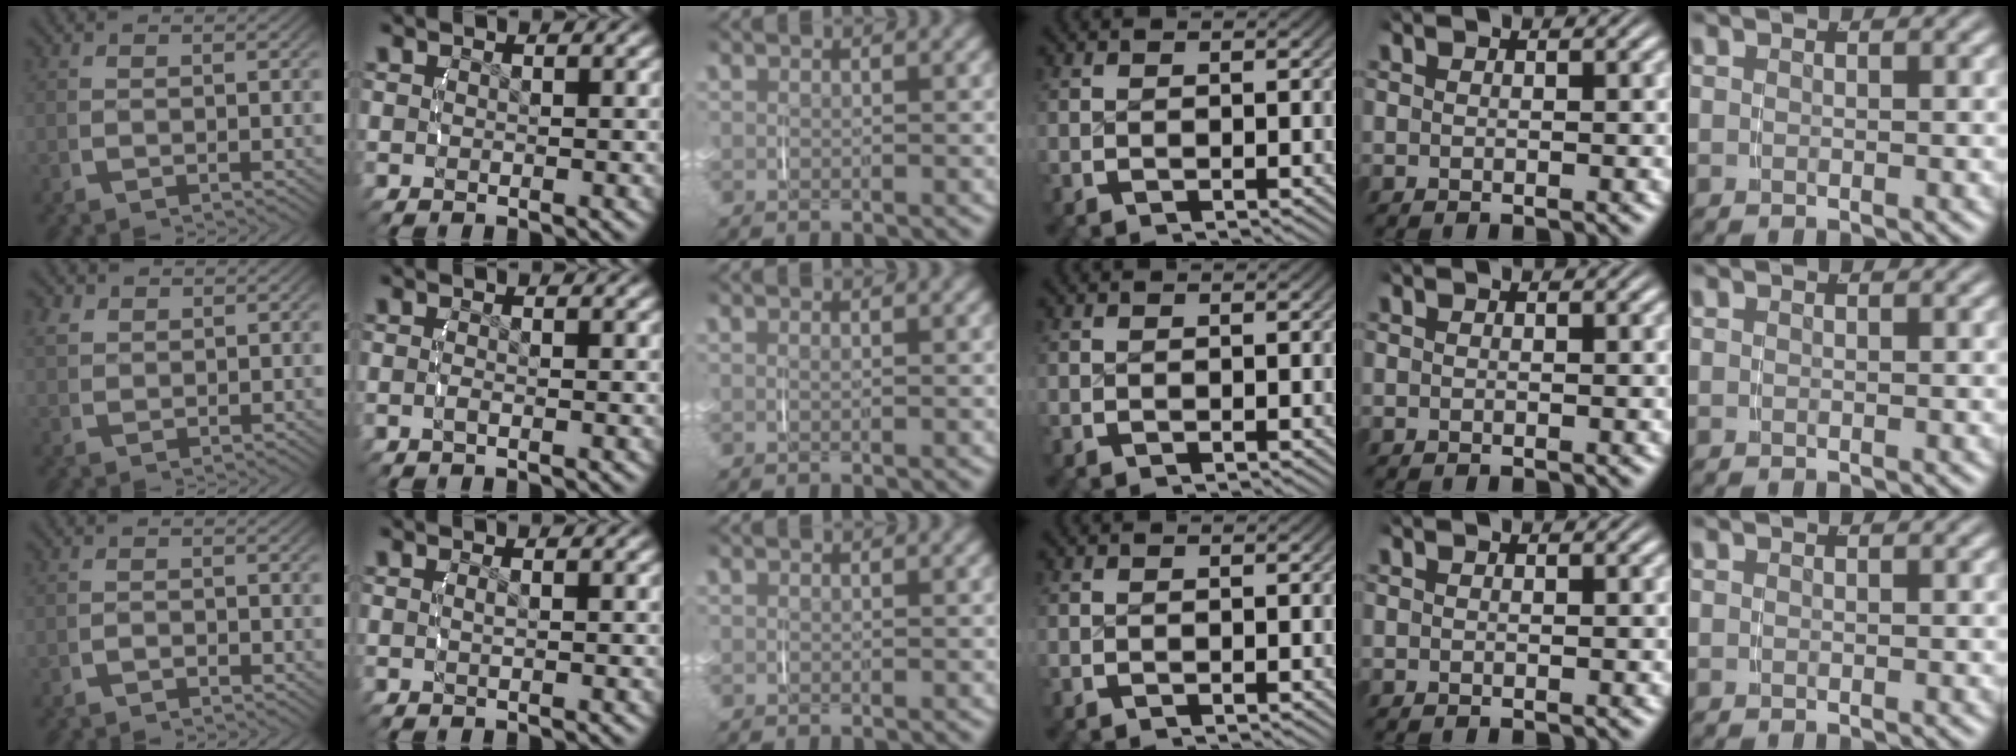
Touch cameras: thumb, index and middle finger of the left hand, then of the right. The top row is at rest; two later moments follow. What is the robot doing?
{"motion": "lift_and_place", "object": "small bumper sticker"}